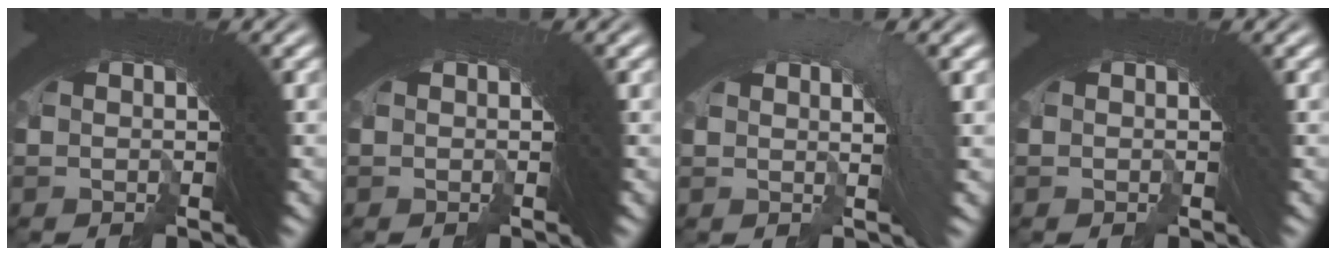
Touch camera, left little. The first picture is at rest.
{"total": 0.7, "force": [-0.4, -0.2, -0.6], "torque": [0.006, -0.002, -0.004]}
{"total": 2.3, "force": [-2.2, 0.0, -0.6], "torque": [0.020, -0.001, -0.035]}
{"total": 1.1, "force": [-0.3, -0.5, -1.0], "torque": [0.014, -0.003, -0.003]}